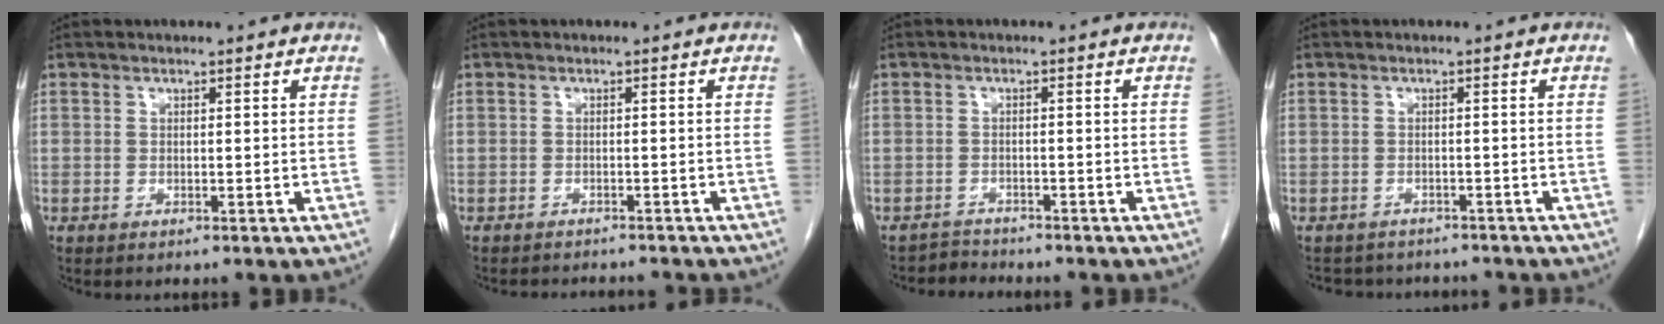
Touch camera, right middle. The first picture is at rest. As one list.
[{"total": 5.2, "force": [-5.0, 0.8, 1.3], "torque": [-0.013, -0.005, -0.063]}, {"total": 2.0, "force": [-1.8, 0.1, -1.1], "torque": [0.023, -0.009, -0.031]}, {"total": 7.1, "force": [-6.4, 2.7, 1.3], "torque": [-0.019, 0.003, -0.077]}]